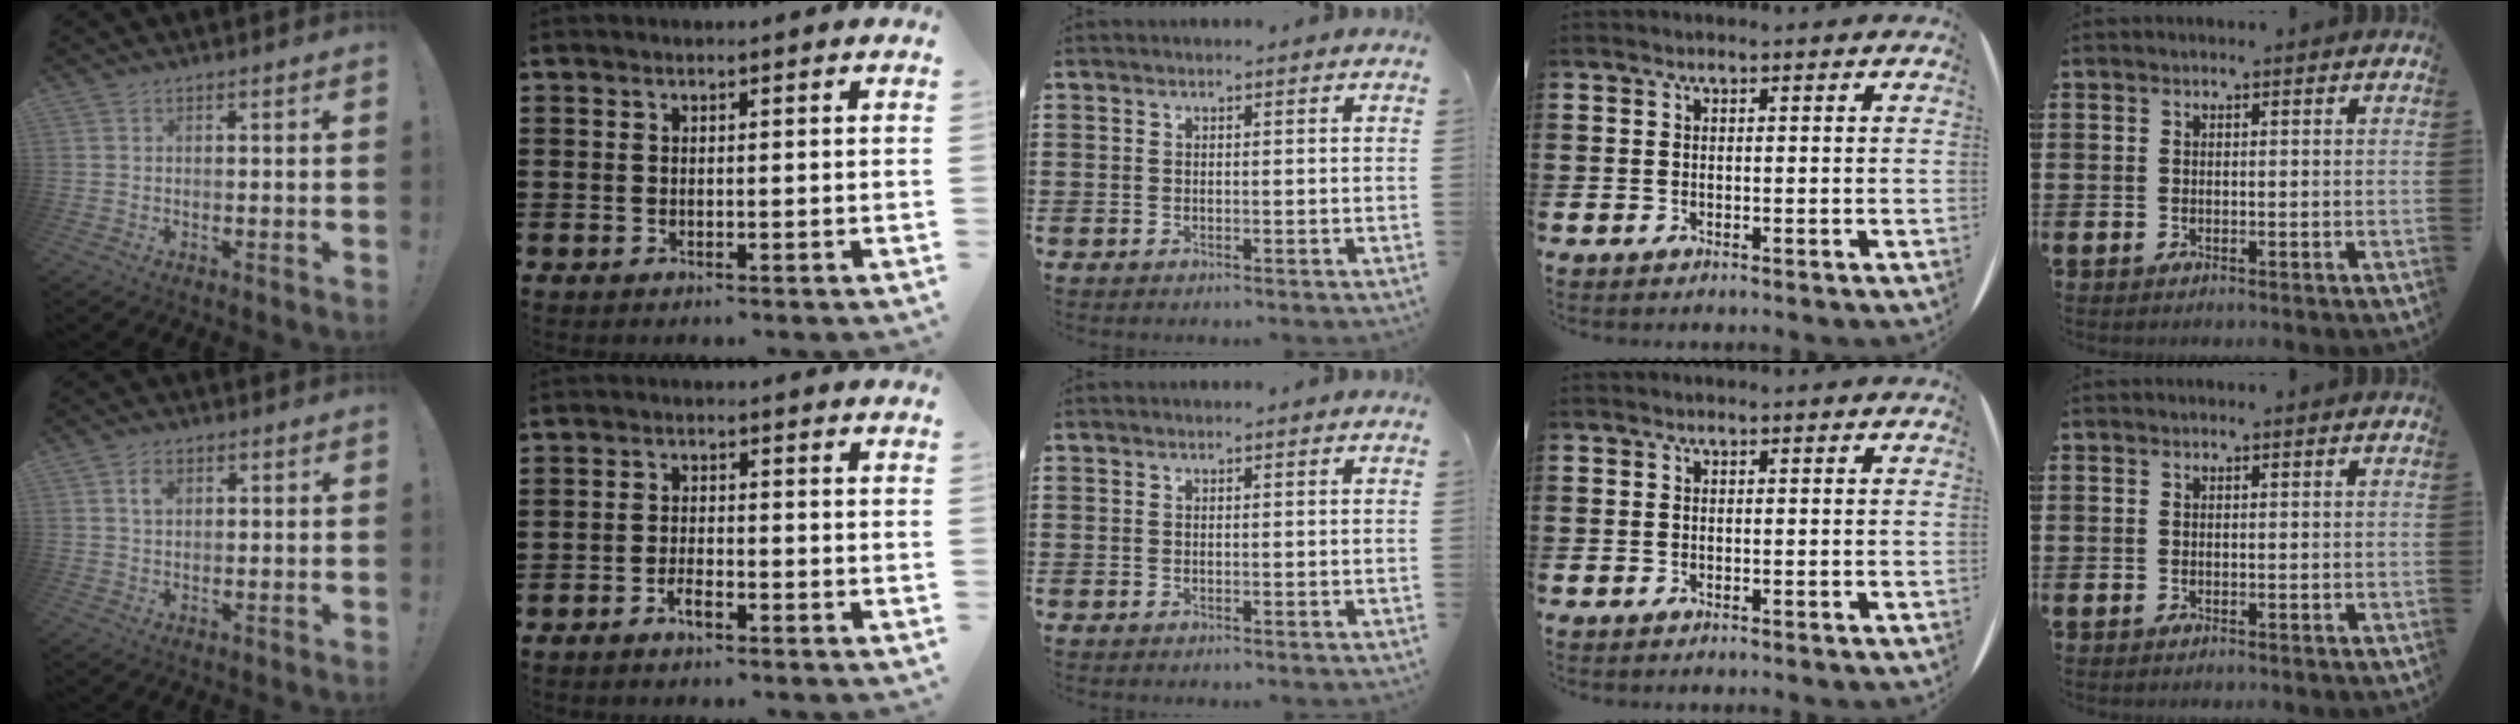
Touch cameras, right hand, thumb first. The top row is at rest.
{"thumb": {"total": 3.7, "force": [1.2, 2.4, 2.4], "torque": [-0.029, -0.003, 0.018]}, "index": {"total": 2.2, "force": [-1.7, 0.7, 1.3], "torque": [-0.026, 0.001, -0.031]}}